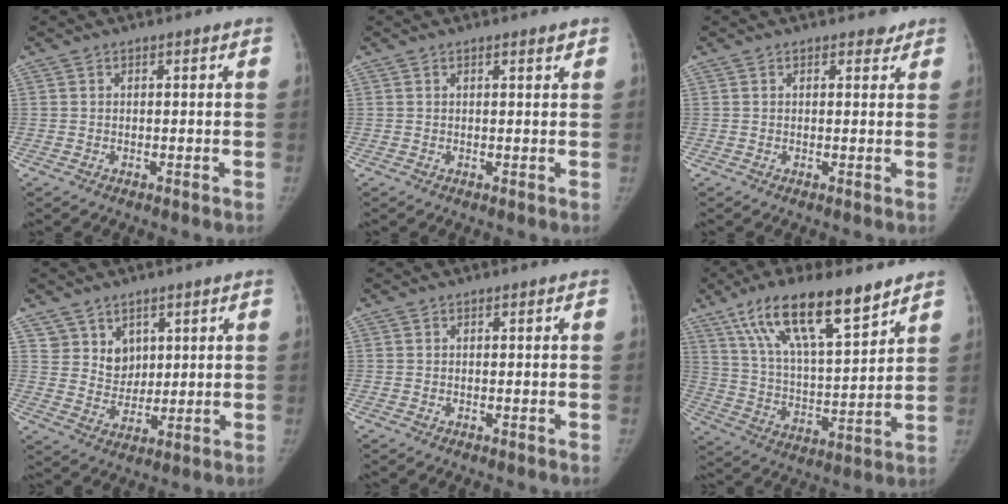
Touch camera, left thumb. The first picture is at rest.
{"total": 1.0, "force": [0.7, 0.2, 0.8], "torque": [-0.006, -0.004, 0.011]}
{"total": 1.4, "force": [1.1, 0.8, 0.3], "torque": [0.012, -0.006, 0.010]}
{"total": 6.2, "force": [3.5, 5.1, 0.8], "torque": [0.027, -0.028, 0.072]}
{"total": 0.0}
{"total": 19.2, "force": [12.4, 5.7, 13.5], "torque": [-0.214, -0.040, 0.227]}